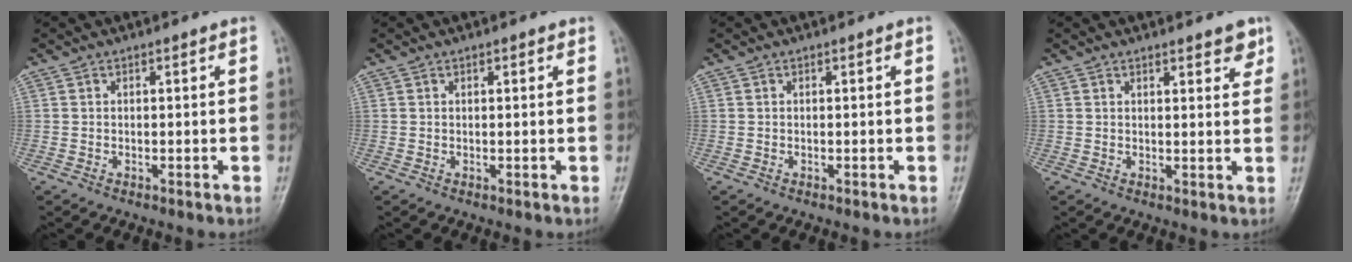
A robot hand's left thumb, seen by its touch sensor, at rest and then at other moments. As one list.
[{"total": 0.8, "force": [0.5, 0.3, 0.6], "torque": [-0.009, -0.001, 0.005]}, {"total": 0.0}, {"total": 3.8, "force": [2.7, 1.3, 2.4], "torque": [-0.016, -0.015, 0.033]}]